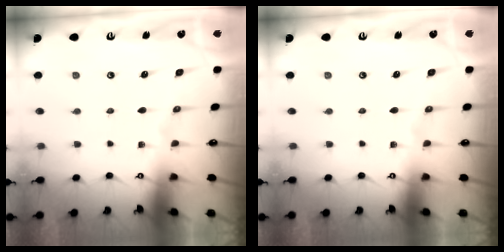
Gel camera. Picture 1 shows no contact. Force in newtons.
{"total": 0.0}